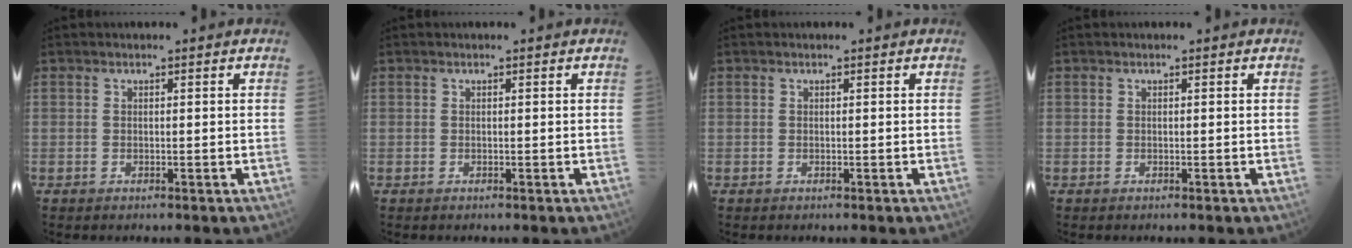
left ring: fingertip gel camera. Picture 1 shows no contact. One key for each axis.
{"total": 0.0}
{"total": 0.0}
{"total": 0.0}